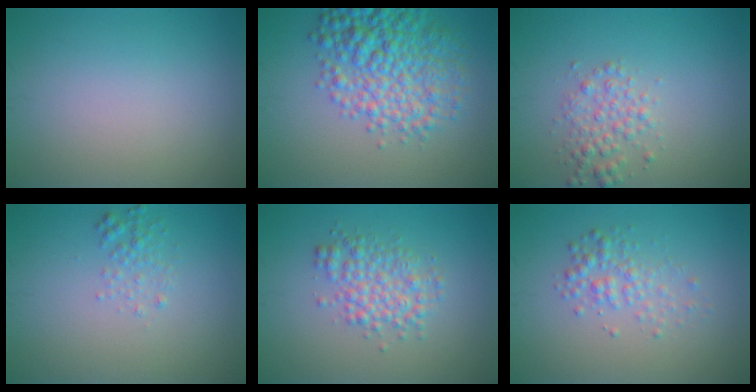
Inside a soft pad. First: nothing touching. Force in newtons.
{"total": 6.9, "press": 6.9, "slide": 0.1}
{"total": 2.4, "press": 2.4, "slide": 0.0}
{"total": 1.4, "press": 1.4, "slide": 0.1}
{"total": 3.5, "press": 3.5, "slide": 0.0}
{"total": 2.3, "press": 2.3, "slide": 0.1}